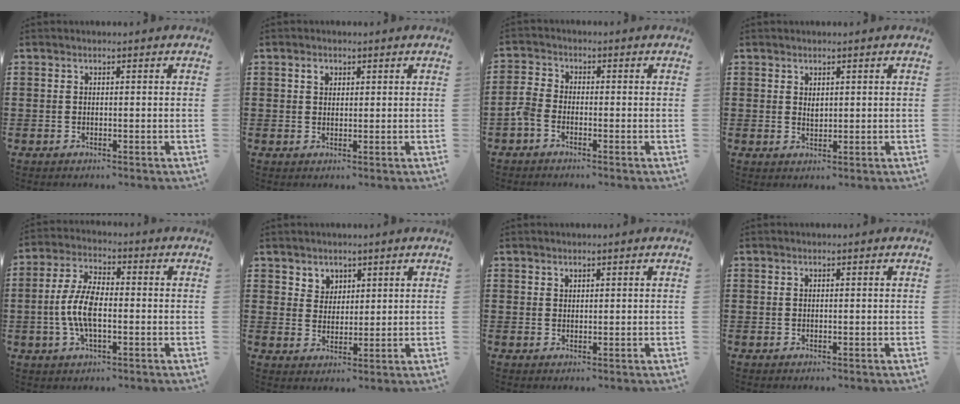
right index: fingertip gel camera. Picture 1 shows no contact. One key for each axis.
{"total": 1.7, "fx": 0.7, "fy": 1.2, "fz": 0.9, "tx": -0.020, "ty": 0.007, "tz": 0.013}
{"total": 2.8, "fx": -1.9, "fy": 1.3, "fz": 1.6, "tx": -0.050, "ty": -0.001, "tz": -0.042}
{"total": 1.4, "fx": 0.8, "fy": 0.9, "fz": 0.8, "tx": -0.009, "ty": -0.001, "tz": 0.014}
{"total": 7.4, "fx": -1.2, "fy": 3.2, "fz": 6.6, "tx": -0.158, "ty": -0.006, "tz": -0.031}
{"total": 3.5, "fx": 2.4, "fy": 2.5, "fz": -0.1, "tx": -0.013, "ty": 0.007, "tz": 0.046}
{"total": 1.0, "fx": 0.9, "fy": 0.5, "fz": 0.0, "tx": -0.001, "ty": 0.002, "tz": 0.017}
{"total": 0.0}